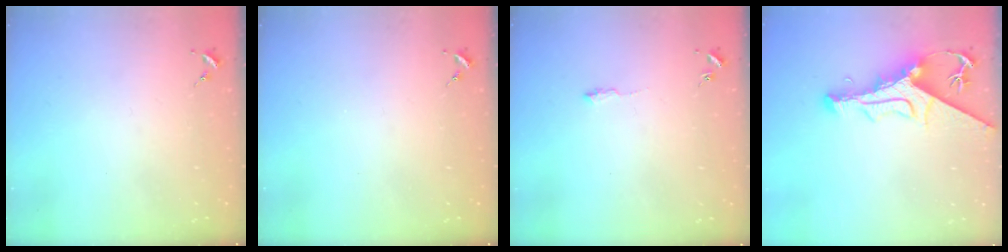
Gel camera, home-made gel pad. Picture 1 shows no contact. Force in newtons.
{"total": 0.0}
{"total": 4.6, "press": 4.5, "slide": 0.5}
{"total": 11.3, "press": 11.2, "slide": 1.1}